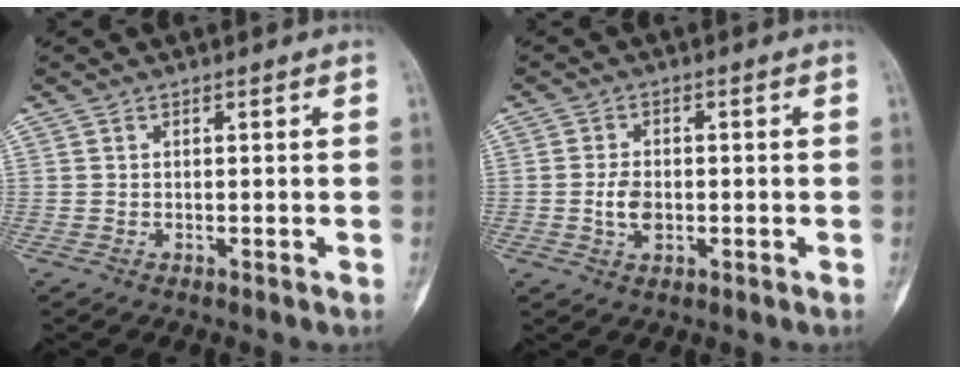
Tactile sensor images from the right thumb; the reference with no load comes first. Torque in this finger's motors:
{"motor_torque": [0.53, 0.58, 0.51, -0.21, 0.17]}